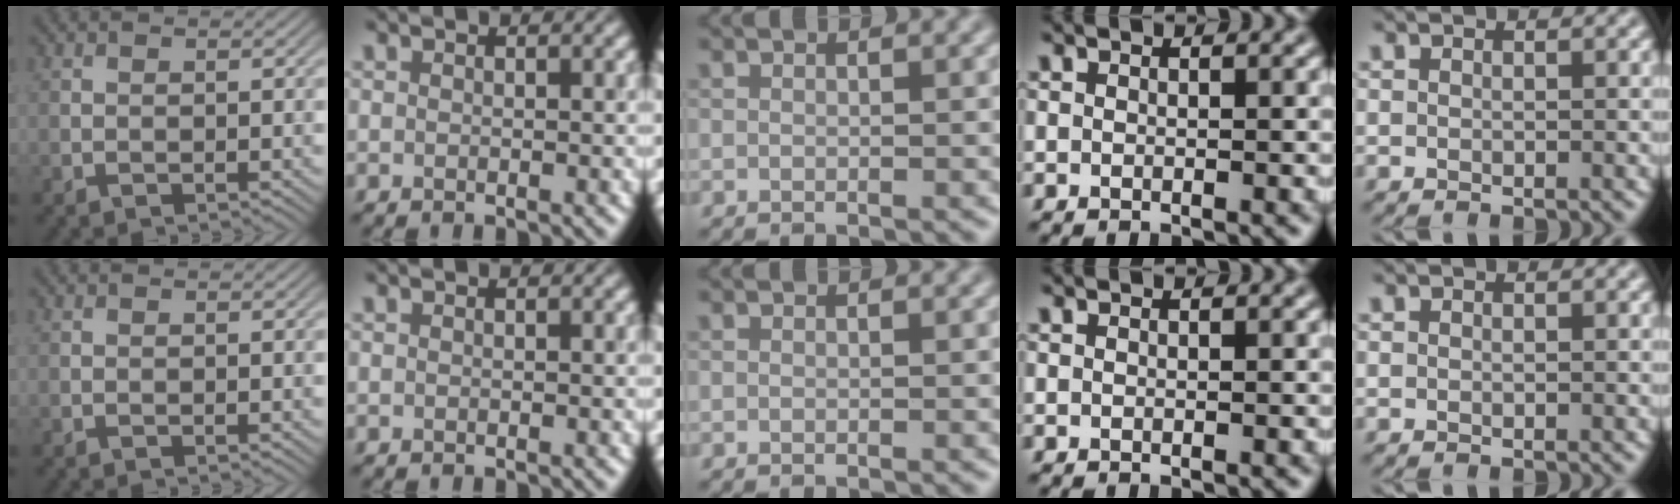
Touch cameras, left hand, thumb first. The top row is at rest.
{}